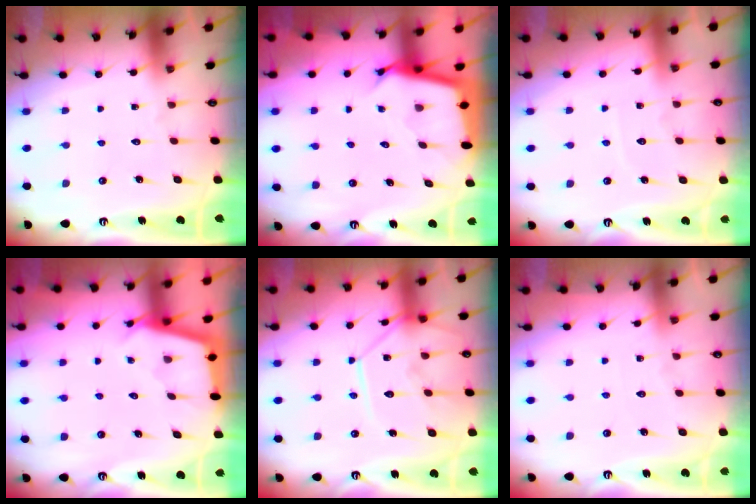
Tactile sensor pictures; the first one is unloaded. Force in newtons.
{"total": 3.0, "press": 3.0, "slide": 0.0}
{"total": 3.8, "press": 3.8, "slide": 0.3}
{"total": 2.9, "press": 2.8, "slide": 0.4}
{"total": 12.6, "press": 12.6, "slide": 1.5}
{"total": 2.3, "press": 2.3, "slide": 0.2}